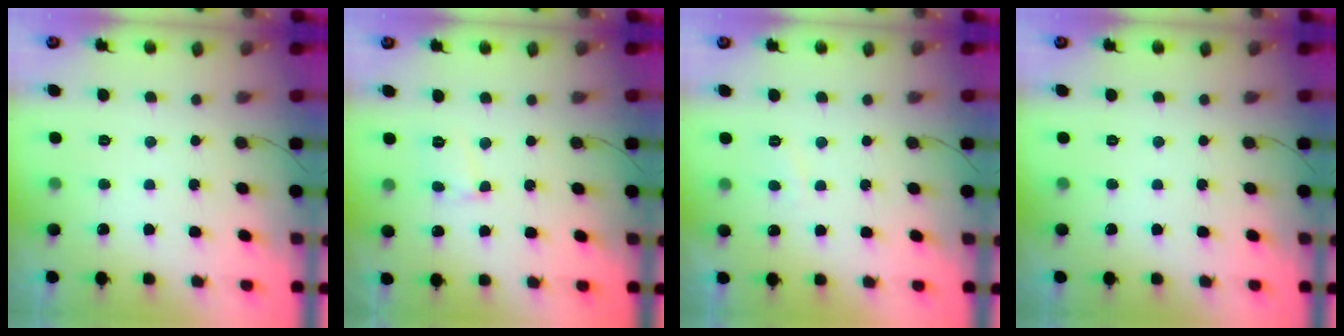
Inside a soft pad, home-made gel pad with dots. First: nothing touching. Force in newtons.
{"total": 4.3, "press": 4.3, "slide": 0.4}
{"total": 1.3, "press": 1.2, "slide": 0.6}
{"total": 0.0}